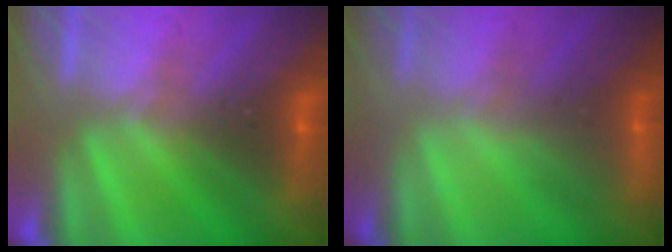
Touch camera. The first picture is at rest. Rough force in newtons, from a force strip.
{"total": 2.2}